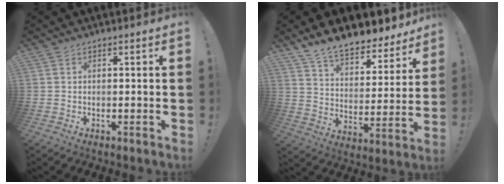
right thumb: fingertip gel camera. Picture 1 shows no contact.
{"total": 12.4, "force": [11.0, 3.8, 4.2], "torque": [-0.085, -0.091, 0.197]}